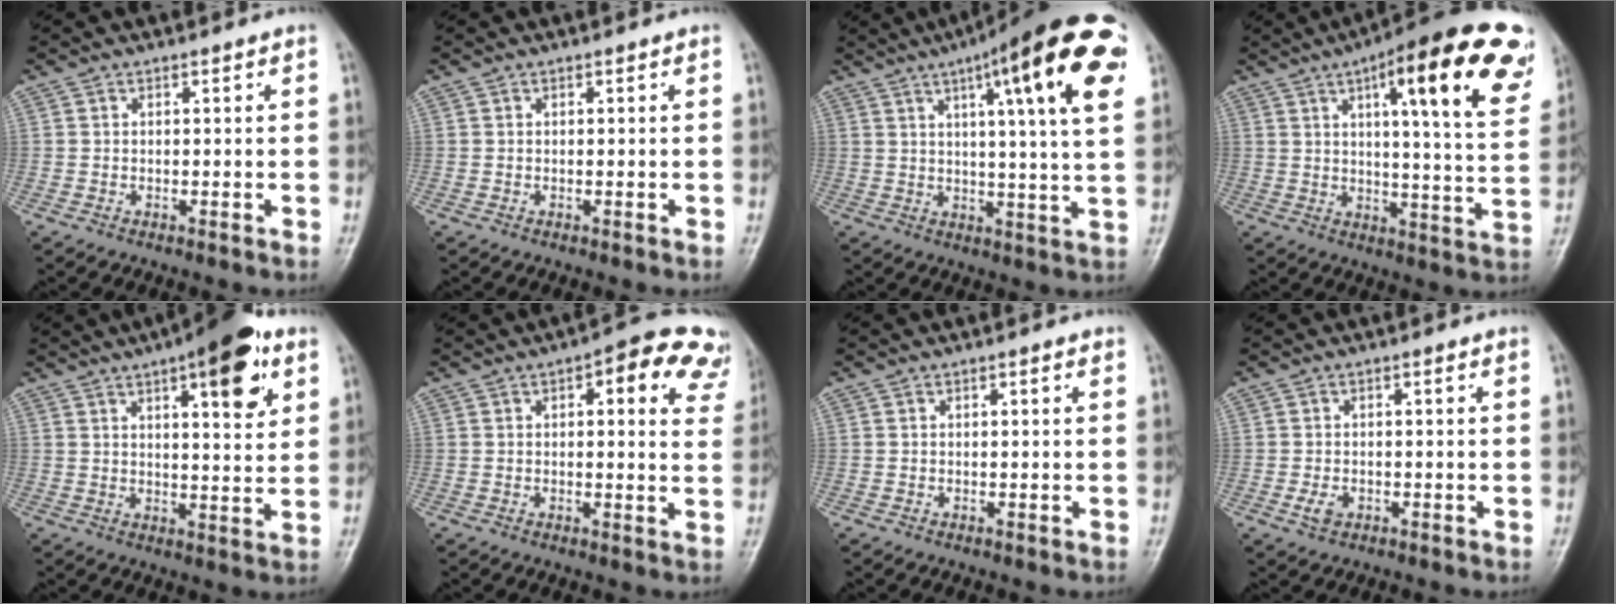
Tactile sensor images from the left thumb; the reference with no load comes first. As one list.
[{"total": 0.0}, {"total": 21.5, "force": [9.2, 3.8, 19.1], "torque": [-0.254, -0.011, 0.120]}, {"total": 23.4, "force": [11.0, 5.4, 19.9], "torque": [-0.245, -0.021, 0.143]}, {"total": 13.5, "force": [6.6, 4.4, 11.0], "torque": [-0.125, -0.022, 0.086]}, {"total": 13.2, "force": [6.9, 5.3, 9.9], "torque": [-0.073, -0.015, 0.061]}, {"total": 0.6, "force": [0.2, 0.1, 0.5], "torque": [-0.010, 0.001, 0.002]}, {"total": 2.3, "force": [-0.8, 1.5, 1.5], "torque": [-0.029, 0.002, -0.013]}]